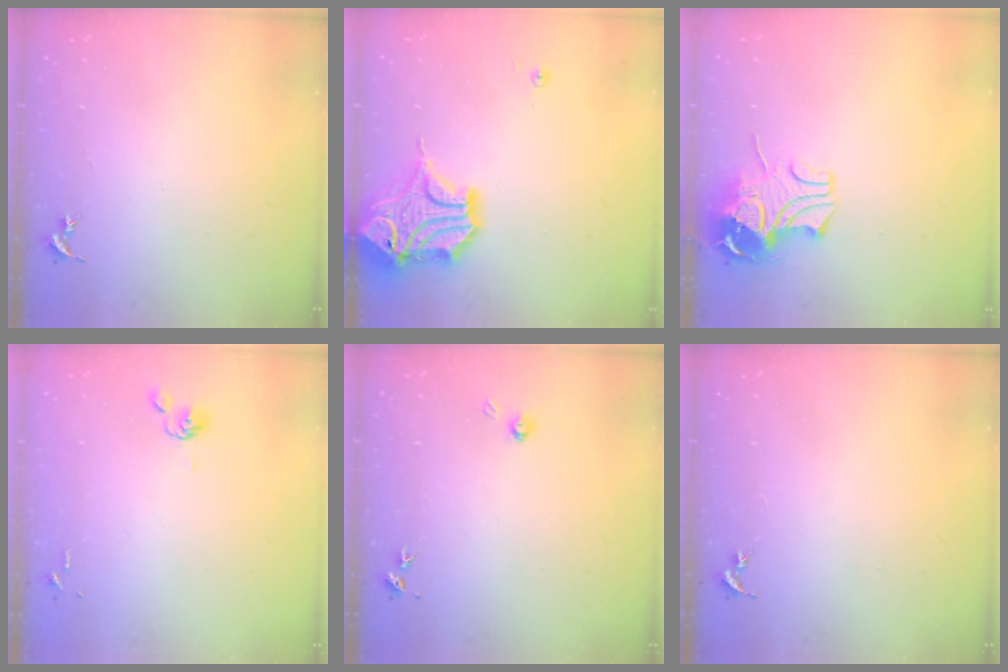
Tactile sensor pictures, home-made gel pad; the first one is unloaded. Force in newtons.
{"total": 18.1, "press": 17.9, "slide": 2.5}
{"total": 11.6, "press": 11.5, "slide": 1.6}
{"total": 4.9, "press": 4.8, "slide": 0.9}
{"total": 3.7, "press": 3.7, "slide": 0.4}
{"total": 0.0}